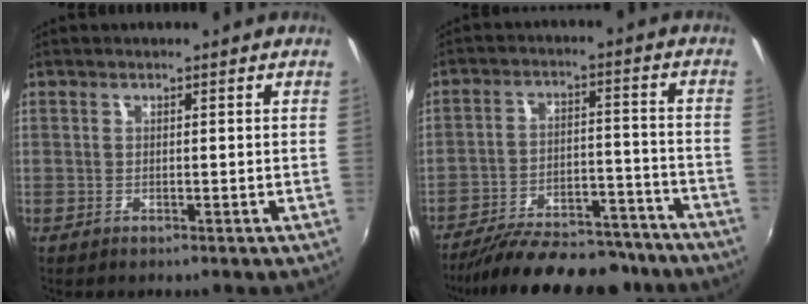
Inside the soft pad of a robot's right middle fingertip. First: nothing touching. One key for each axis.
{"total": 22.4, "fx": -19.4, "fy": 6.6, "fz": 9.1, "tx": -0.175, "ty": -0.006, "tz": -0.263}